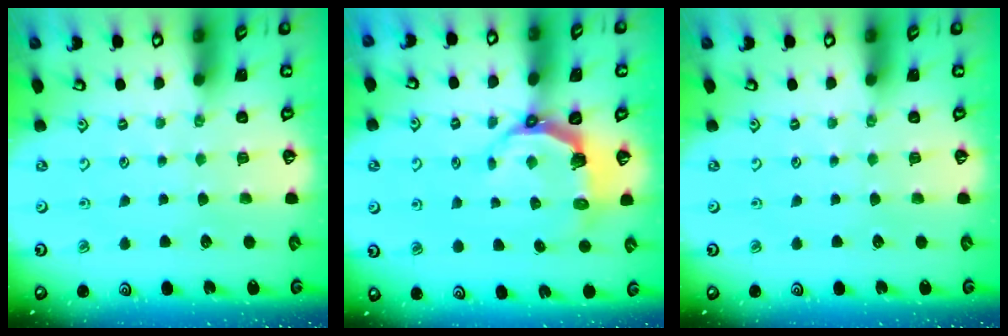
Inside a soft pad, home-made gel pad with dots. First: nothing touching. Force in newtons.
{"total": 6.8, "press": 5.1, "slide": 4.5}
{"total": 0.0}